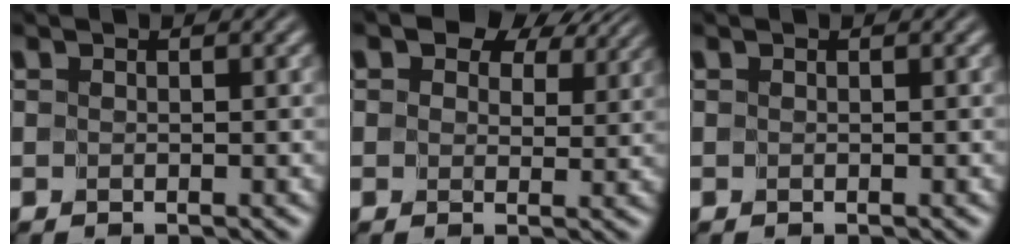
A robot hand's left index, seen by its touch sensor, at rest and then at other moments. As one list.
[{"total": 6.4, "force": [4.1, 3.5, 3.5], "torque": [-0.052, 0.005, 0.049]}, {"total": 0.0}]